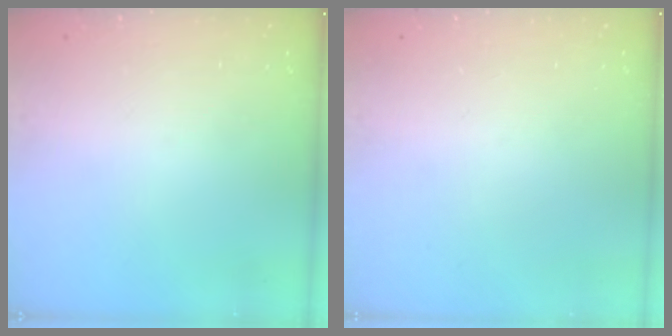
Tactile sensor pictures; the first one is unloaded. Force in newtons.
{"total": 0.0}